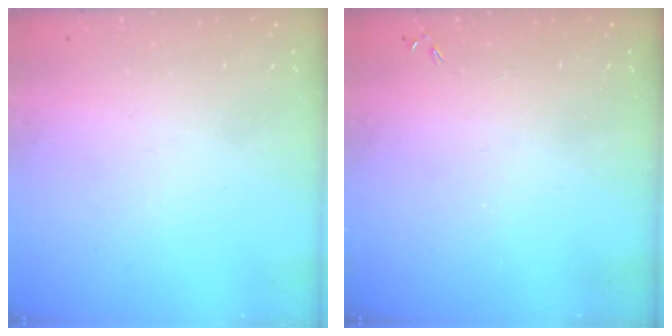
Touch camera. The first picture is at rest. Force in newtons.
{"total": 0.0}